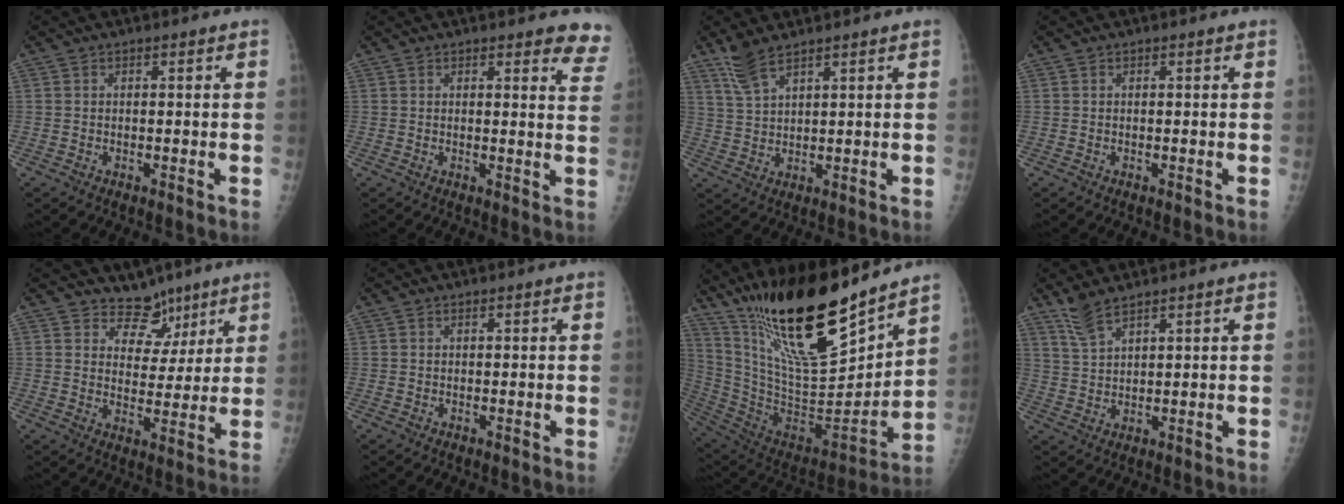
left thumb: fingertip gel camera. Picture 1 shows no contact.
{"total": 6.7, "force": [5.9, 2.0, 2.4], "torque": [0.010, -0.032, 0.037]}
{"total": 5.0, "force": [3.9, 1.2, 2.9], "torque": [-0.064, -0.009, 0.087]}
{"total": 0.0}
{"total": 7.1, "force": [5.4, 4.5, 0.5], "torque": [0.032, -0.039, 0.088]}
{"total": 0.0}
{"total": 27.2, "force": [19.9, 6.3, 17.5], "torque": [-0.268, -0.103, 0.354]}
{"total": 4.2, "force": [3.4, 0.8, 2.3], "torque": [-0.051, -0.009, 0.078]}